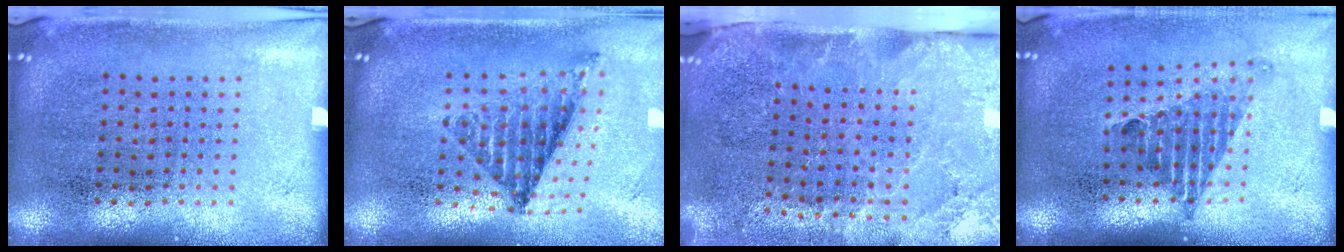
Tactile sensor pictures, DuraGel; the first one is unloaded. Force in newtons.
{"total": 1.0, "press": 0.9, "slide": 0.4}
{"total": 3.9, "press": 3.2, "slide": 2.3}
{"total": 1.3, "press": 1.0, "slide": 0.9}